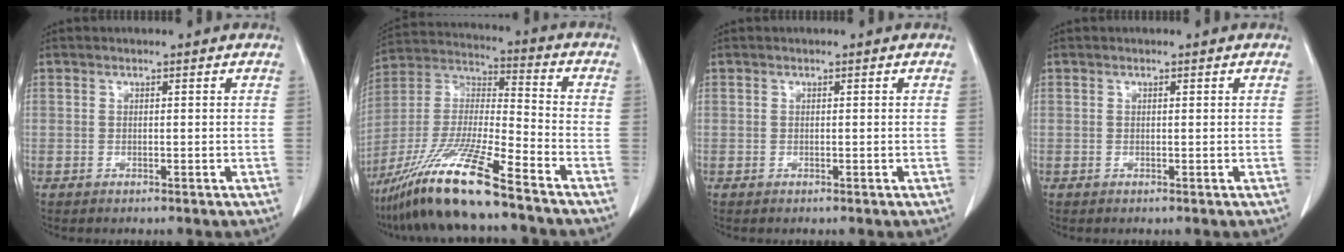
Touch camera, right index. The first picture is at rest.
{"total": 16.5, "force": [-11.9, 0.1, 11.4], "torque": [-0.241, -0.027, -0.226]}
{"total": 0.0}
{"total": 0.0}